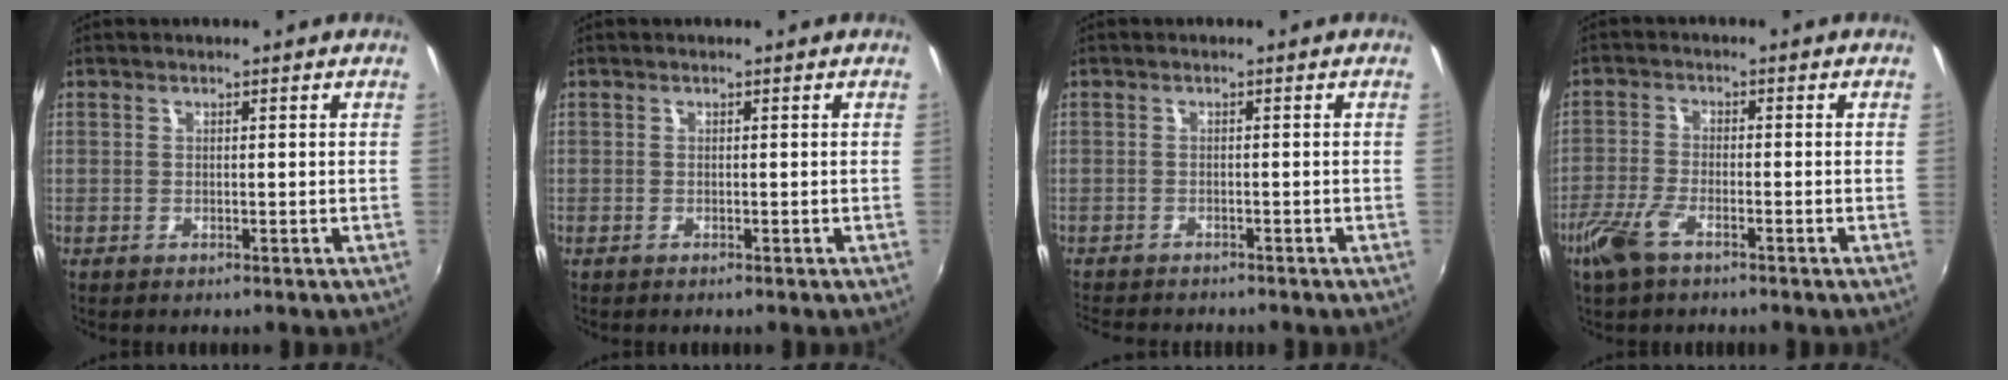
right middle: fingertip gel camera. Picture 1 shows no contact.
{"total": 0.0}
{"total": 5.5, "force": [-5.1, 1.1, 1.7], "torque": [-0.047, -0.018, -0.081]}
{"total": 6.3, "force": [-4.0, 2.3, 4.3], "torque": [-0.106, -0.010, -0.081]}